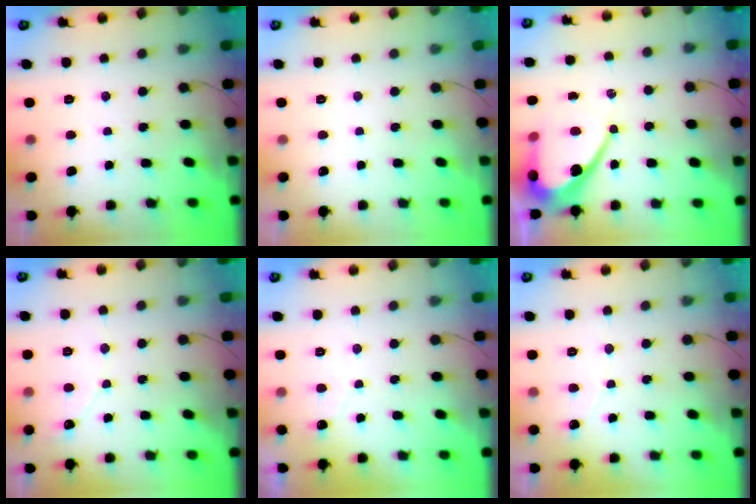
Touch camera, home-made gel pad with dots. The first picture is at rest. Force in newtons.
{"total": 0.0}
{"total": 11.7, "press": 11.7, "slide": 1.2}
{"total": 2.3, "press": 2.3, "slide": 0.1}
{"total": 3.1, "press": 3.1, "slide": 0.2}
{"total": 2.4, "press": 2.4, "slide": 0.2}